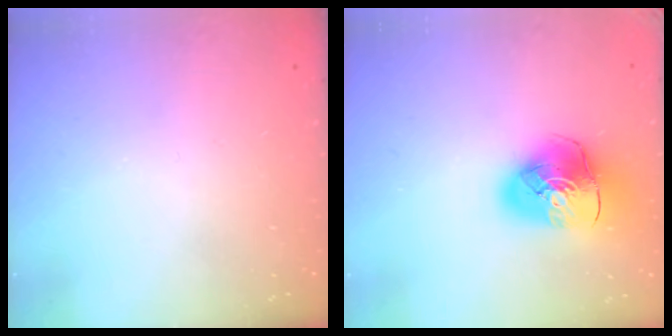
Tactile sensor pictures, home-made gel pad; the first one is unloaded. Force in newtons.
{"total": 12.9, "press": 12.8, "slide": 1.8}